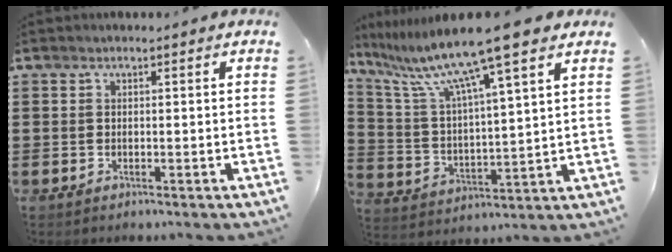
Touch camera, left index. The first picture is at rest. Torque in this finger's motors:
{"motor_torque": [1.43, -0.71, 1.05, 0.21]}